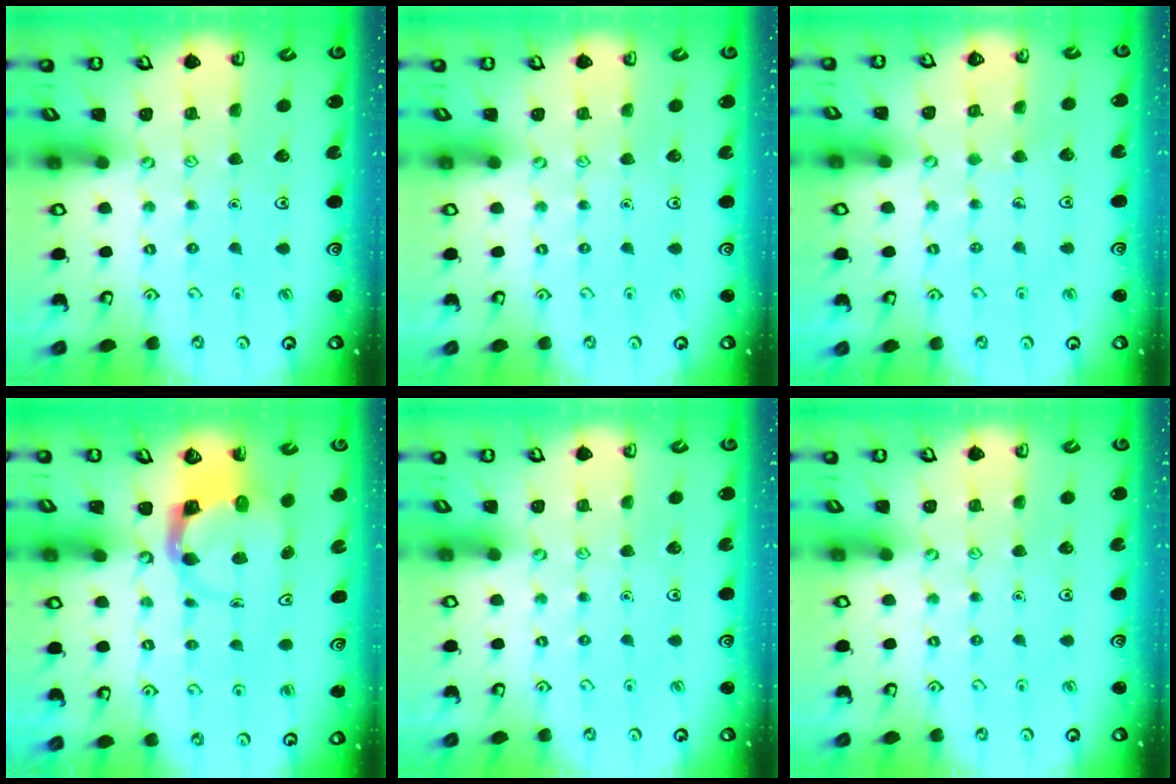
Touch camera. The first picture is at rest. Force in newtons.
{"total": 0.0}
{"total": 3.2, "press": 3.2, "slide": 0.2}
{"total": 3.8, "press": 3.7, "slide": 0.5}
{"total": 0.0}
{"total": 0.0}